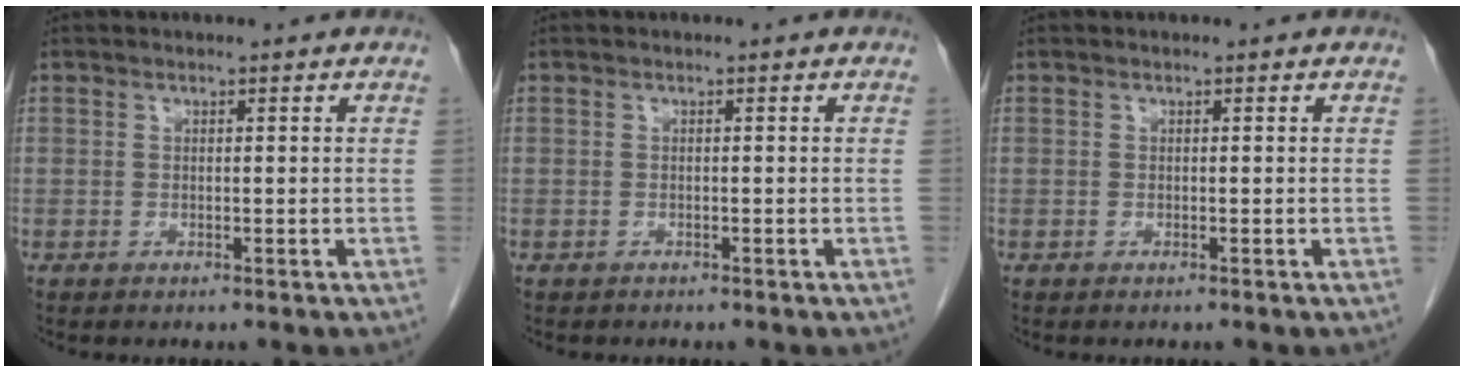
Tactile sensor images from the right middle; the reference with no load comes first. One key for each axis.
{"total": 0.5, "fx": -0.4, "fy": 0.3, "fz": 0.0, "tx": -0.012, "ty": 0.000, "tz": -0.008}
{"total": 0.0}